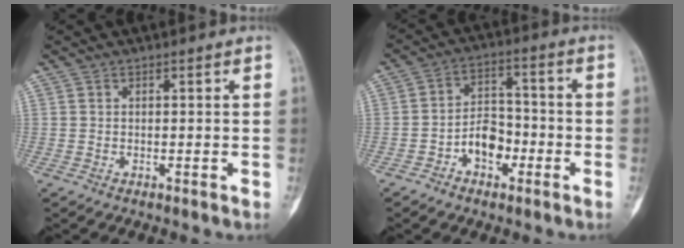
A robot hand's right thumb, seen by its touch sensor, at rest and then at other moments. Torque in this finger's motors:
{"motor_torque": [-0.07, 0.26, 0.26, 0.17, -0.04]}